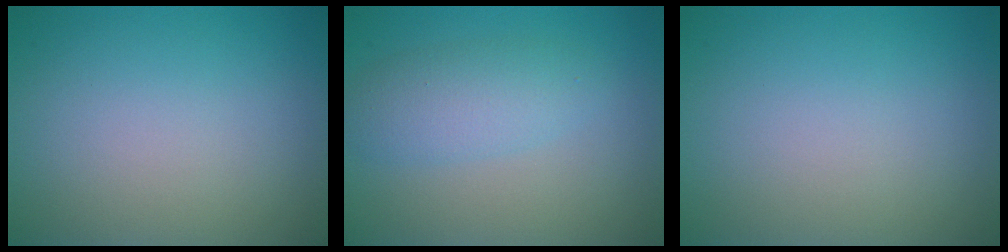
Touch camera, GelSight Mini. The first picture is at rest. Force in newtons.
{"total": 3.3, "press": 3.3, "slide": 0.1}
{"total": 0.0}